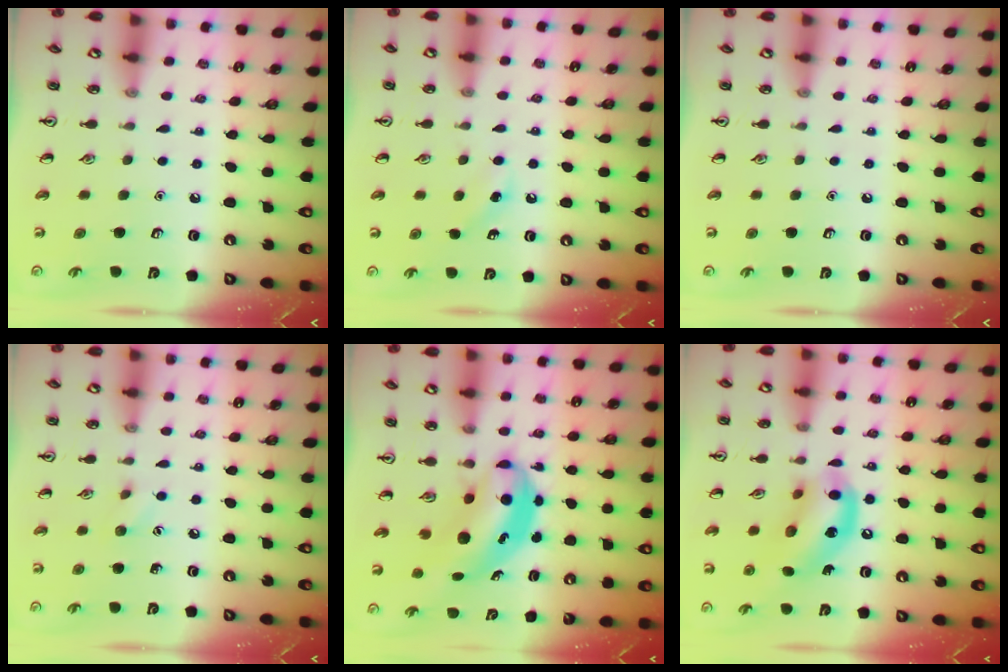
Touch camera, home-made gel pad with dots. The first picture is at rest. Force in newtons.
{"total": 4.5, "press": 4.2, "slide": 1.3}
{"total": 0.0}
{"total": 4.2, "press": 4.0, "slide": 1.2}
{"total": 6.2, "press": 6.0, "slide": 1.7}
{"total": 13.5, "press": 13.2, "slide": 3.0}